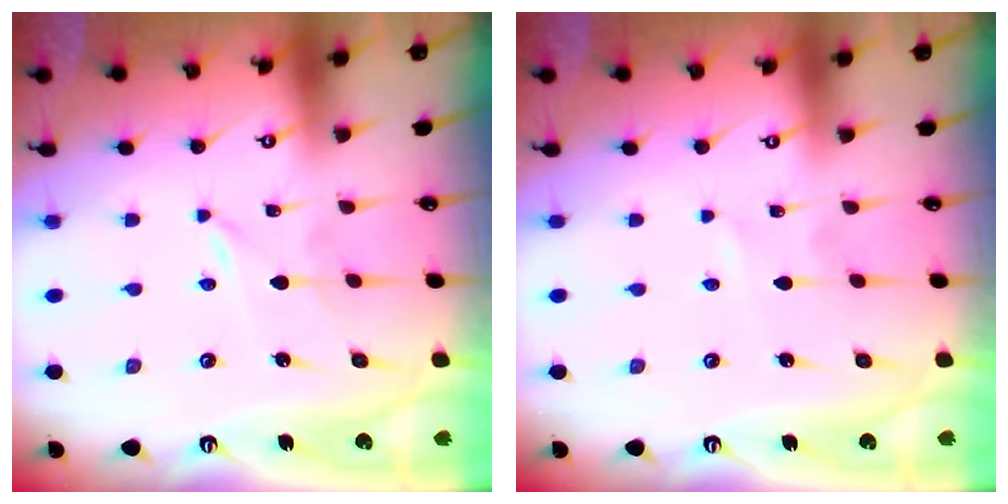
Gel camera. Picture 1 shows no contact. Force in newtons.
{"total": 0.6, "press": 0.6, "slide": 0.1}